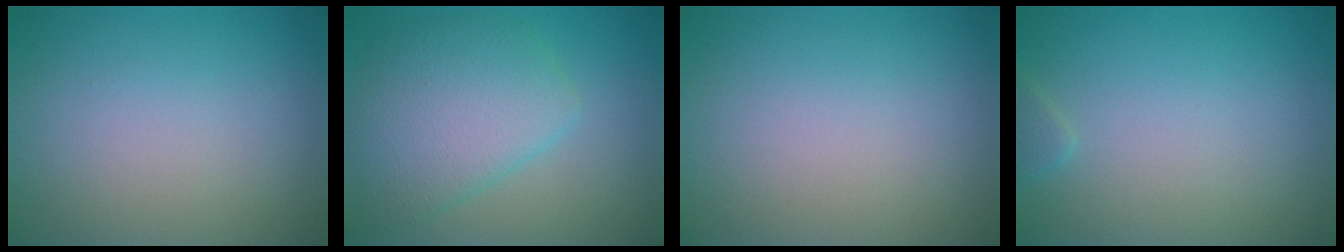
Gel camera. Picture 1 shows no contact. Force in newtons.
{"total": 5.8, "press": 5.8, "slide": 0.1}
{"total": 0.0}
{"total": 0.7, "press": 0.7, "slide": 0.0}